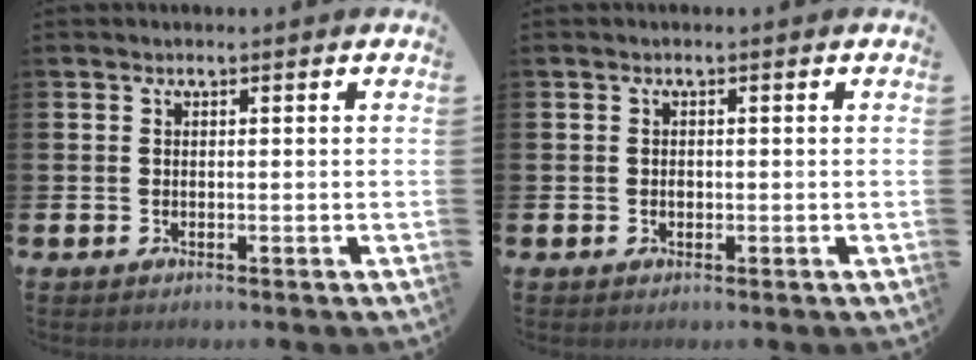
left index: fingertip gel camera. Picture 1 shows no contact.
{"total": 0.8, "force": [-0.1, 0.6, 0.4], "torque": [-0.004, 0.002, -0.004]}